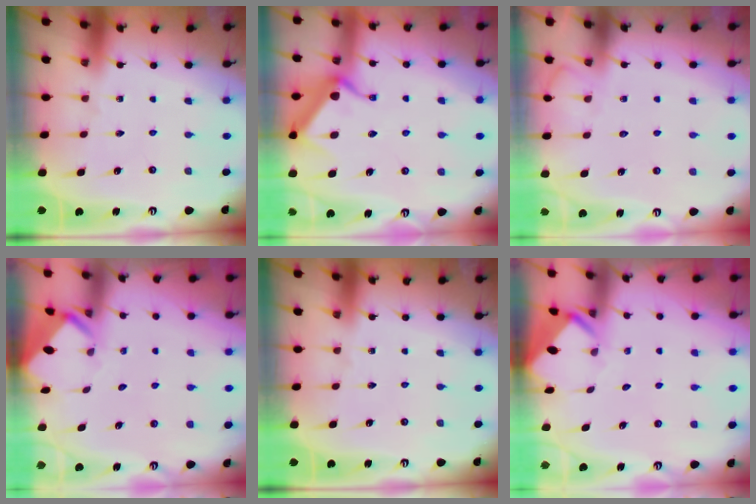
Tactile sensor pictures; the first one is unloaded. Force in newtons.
{"total": 12.1, "press": 12.1, "slide": 0.3}
{"total": 5.3, "press": 5.3, "slide": 0.7}
{"total": 2.9, "press": 2.9, "slide": 0.1}
{"total": 0.0}
{"total": 3.5, "press": 3.5, "slide": 0.1}